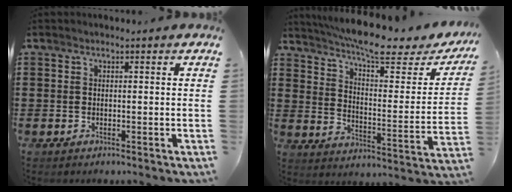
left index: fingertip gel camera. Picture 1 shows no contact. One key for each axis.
{"total": 9.4, "fx": 8.0, "fy": 0.5, "fz": 4.9, "tx": -0.101, "ty": -0.054, "tz": 0.133}